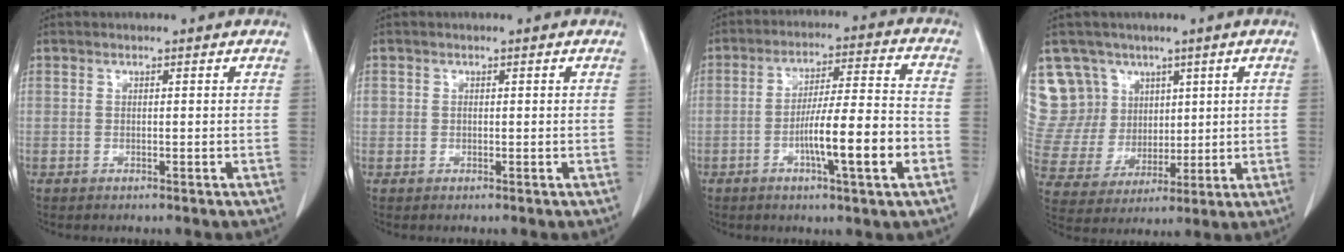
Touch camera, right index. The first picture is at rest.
{"total": 0.9, "force": [0.1, 0.8, 0.2], "torque": [0.004, 0.008, 0.001]}
{"total": 12.0, "force": [-4.1, 0.4, 11.3], "torque": [-0.186, 0.002, -0.067]}
{"total": 12.4, "force": [7.1, 10.0, 1.4], "torque": [-0.051, 0.048, 0.156]}